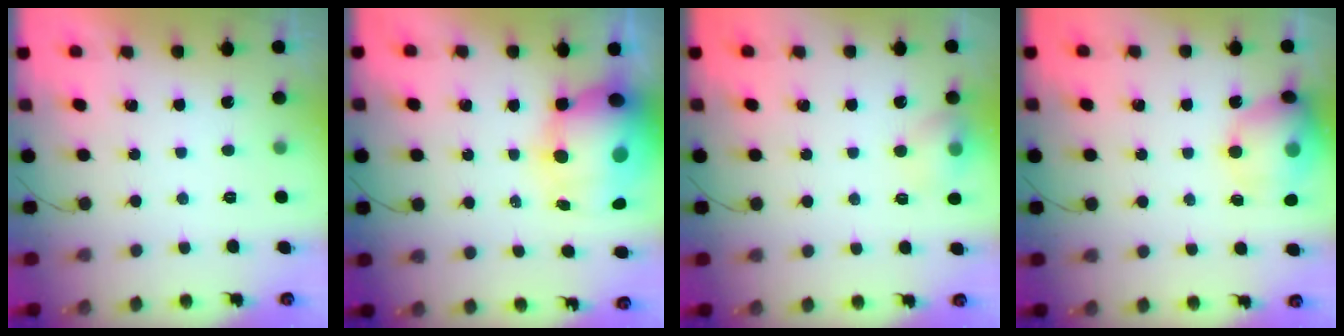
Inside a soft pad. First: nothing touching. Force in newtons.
{"total": 19.4, "press": 18.9, "slide": 4.6}
{"total": 8.5, "press": 8.3, "slide": 1.7}
{"total": 15.7, "press": 15.5, "slide": 2.6}